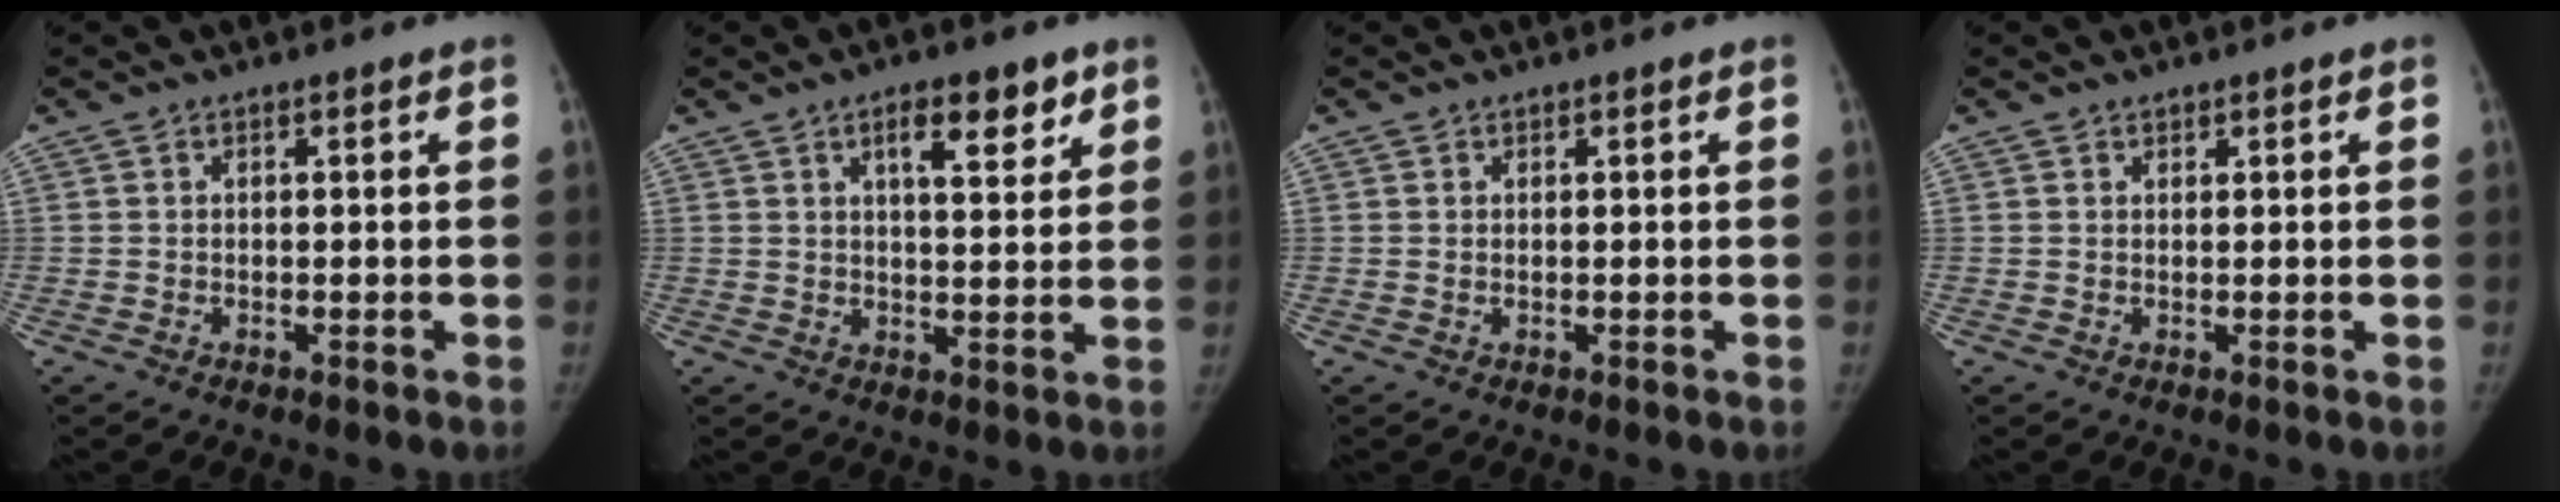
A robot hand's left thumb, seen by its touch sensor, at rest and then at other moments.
{"total": 7.6, "force": [4.3, 2.8, 5.6], "torque": [-0.063, -0.024, 0.064]}
{"total": 0.0}
{"total": 0.6, "force": [0.4, 0.4, -0.1], "torque": [0.012, -0.003, 0.005]}